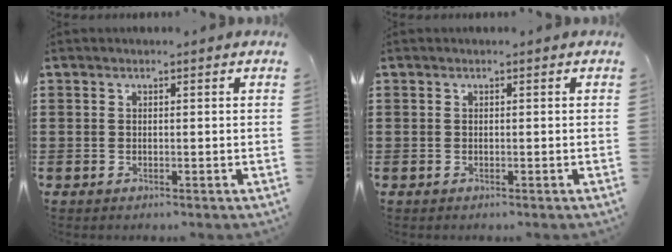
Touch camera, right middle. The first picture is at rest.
{"total": 0.0}